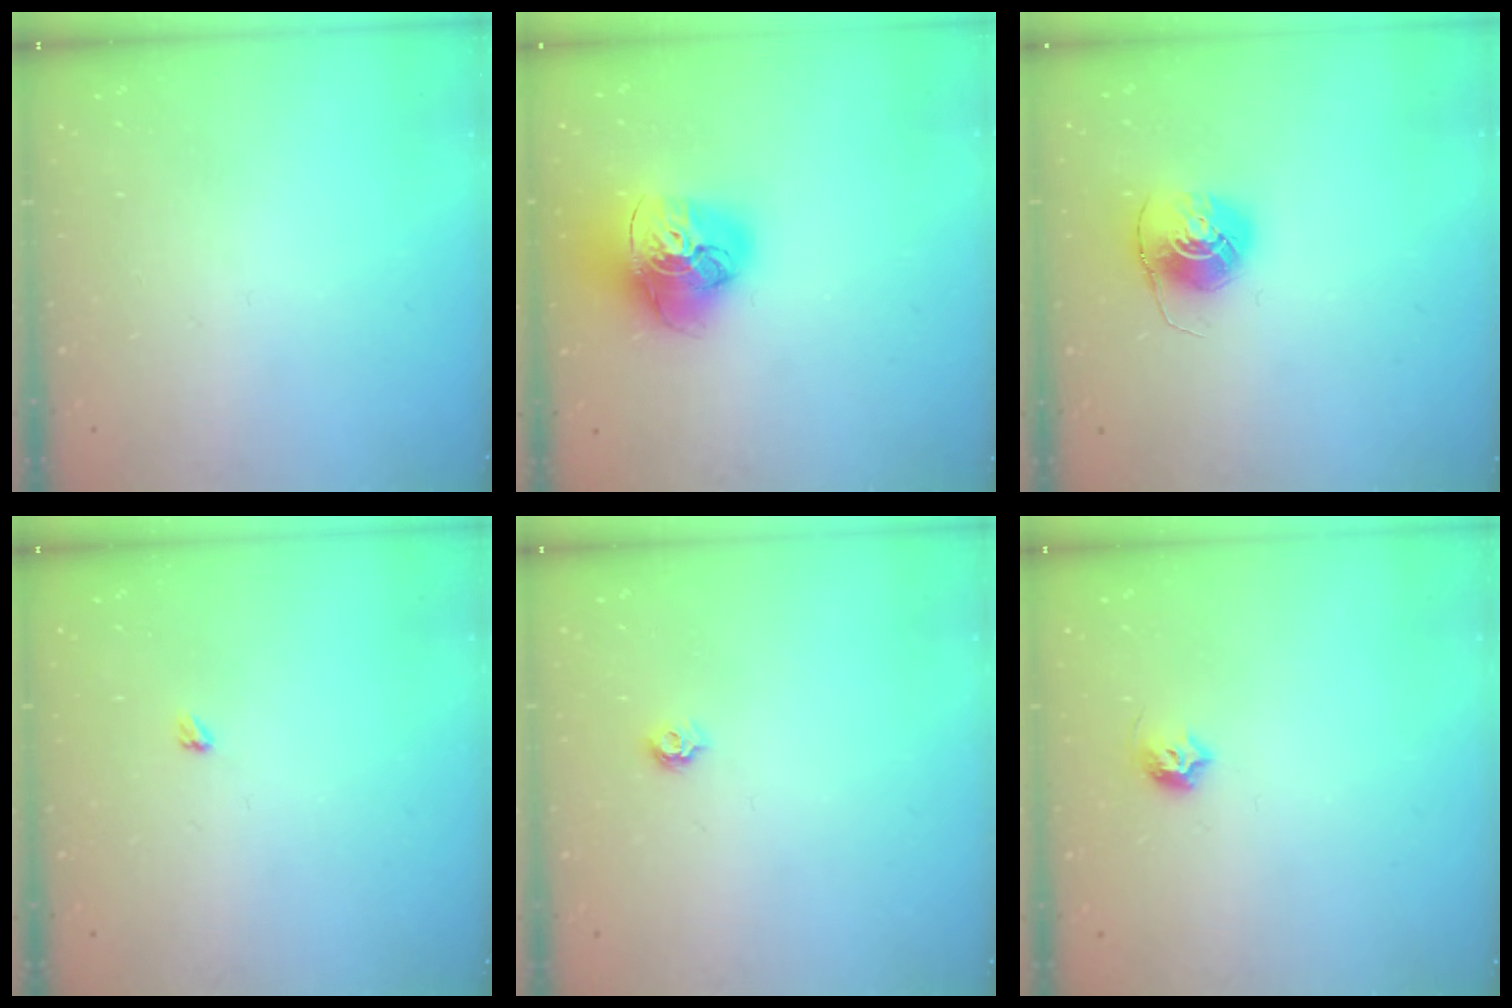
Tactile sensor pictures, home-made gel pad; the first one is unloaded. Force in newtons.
{"total": 18.6, "press": 18.5, "slide": 2.1}
{"total": 7.9, "press": 7.9, "slide": 0.1}
{"total": 2.4, "press": 2.4, "slide": 0.4}
{"total": 4.6, "press": 4.6, "slide": 0.6}
{"total": 5.7, "press": 5.6, "slide": 1.0}